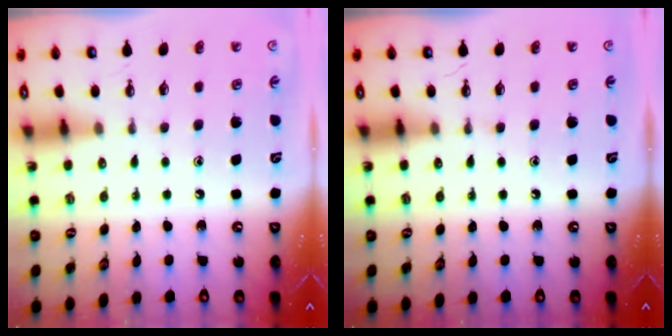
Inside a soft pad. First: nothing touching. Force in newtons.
{"total": 0.0}